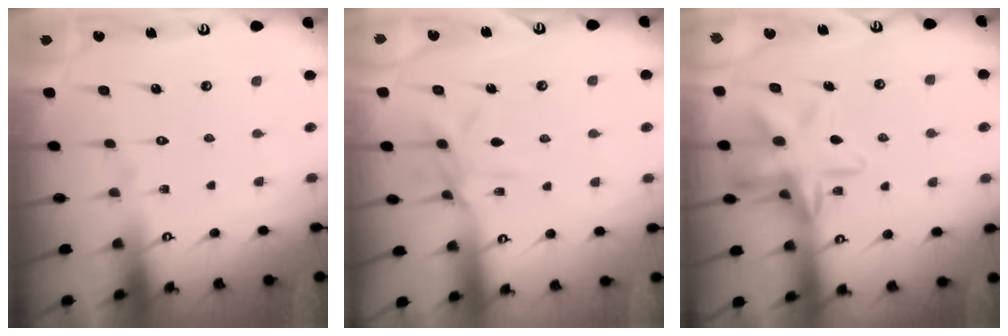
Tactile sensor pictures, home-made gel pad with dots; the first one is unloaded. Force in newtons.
{"total": 8.0, "press": 8.0, "slide": 0.7}
{"total": 13.4, "press": 13.4, "slide": 1.0}